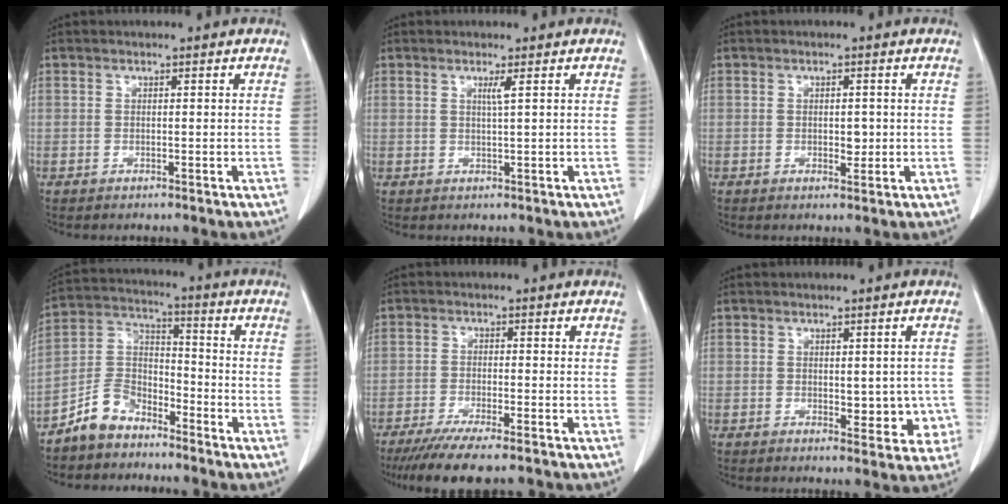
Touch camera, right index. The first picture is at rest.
{"total": 1.3, "force": [0.6, -0.4, 1.1], "torque": [-0.025, -0.005, 0.012]}
{"total": 1.9, "force": [-0.1, 1.0, 1.6], "torque": [-0.026, -0.002, 0.003]}
{"total": 7.6, "force": [-5.9, 4.2, 2.3], "torque": [-0.052, 0.017, -0.117]}
{"total": 9.6, "force": [-7.7, 0.8, 5.7], "torque": [-0.081, -0.020, -0.120]}
{"total": 5.3, "force": [-0.5, 2.8, 4.4], "torque": [-0.036, 0.000, 0.002]}